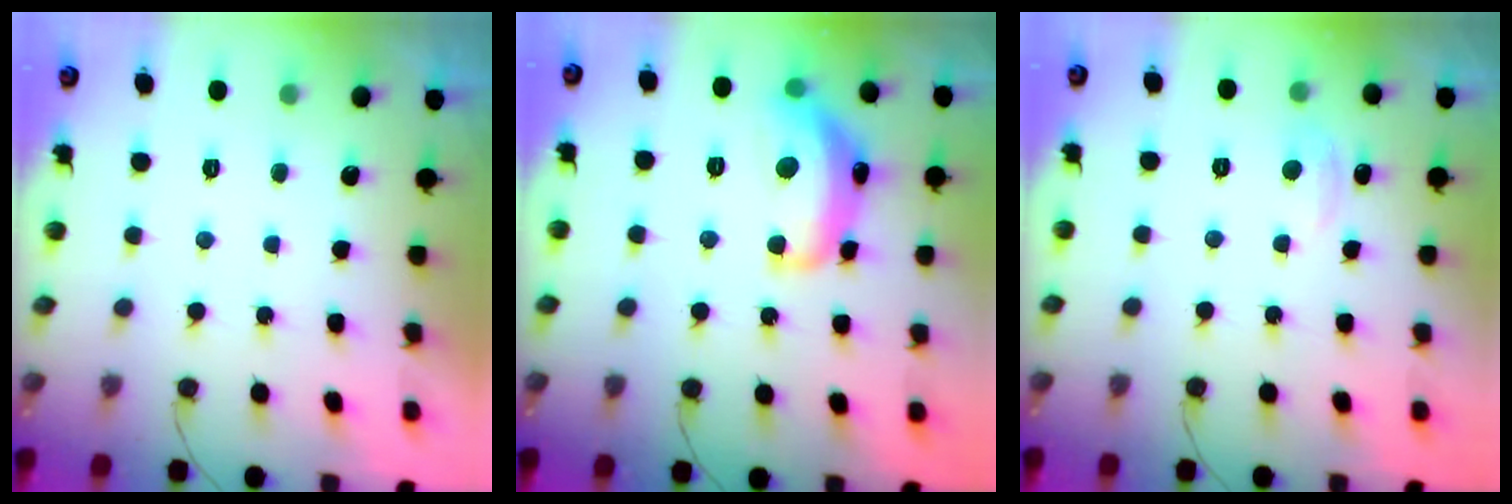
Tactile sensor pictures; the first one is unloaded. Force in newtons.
{"total": 15.4, "press": 15.4, "slide": 0.7}
{"total": 3.7, "press": 3.6, "slide": 0.4}